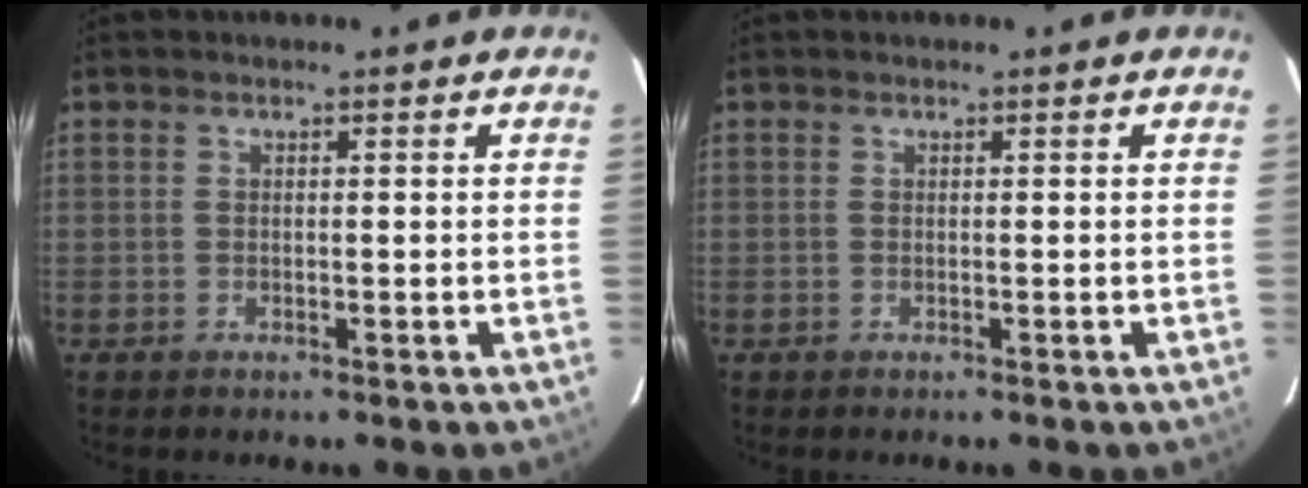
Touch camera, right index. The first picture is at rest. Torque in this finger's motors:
{"motor_torque": [0.04, 0.06, -0.01, 0.01]}